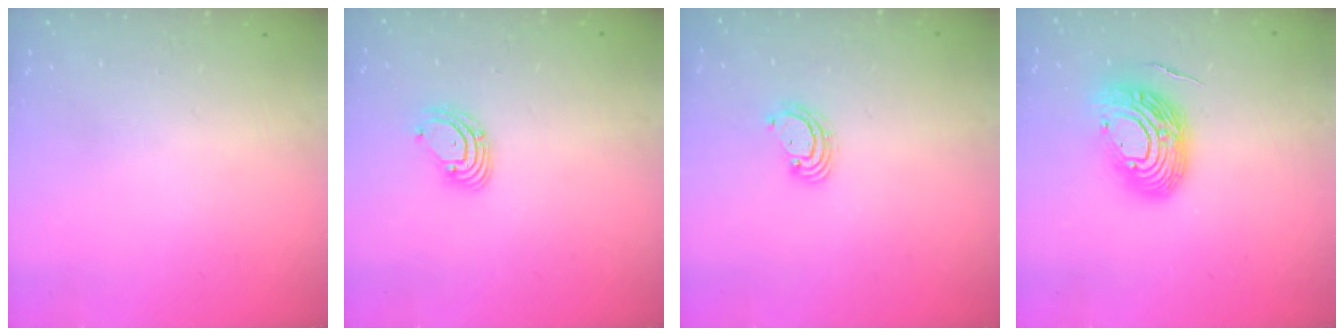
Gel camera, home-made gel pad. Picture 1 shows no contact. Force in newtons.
{"total": 3.7, "press": 3.7, "slide": 0.4}
{"total": 3.5, "press": 3.5, "slide": 0.2}
{"total": 15.1, "press": 15.0, "slide": 2.0}